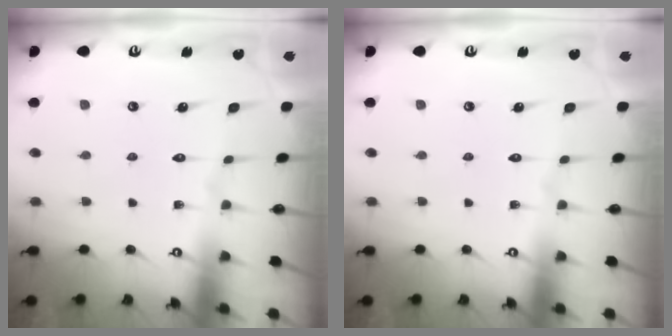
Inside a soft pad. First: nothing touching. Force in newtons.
{"total": 0.0}